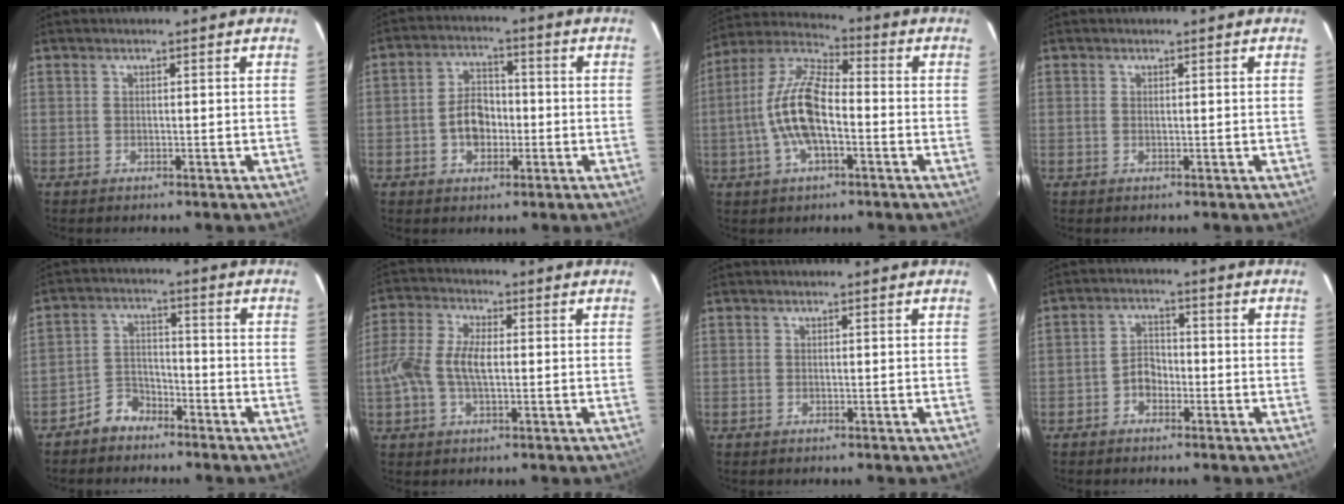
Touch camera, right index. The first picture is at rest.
{"total": 6.6, "force": [-1.6, 4.7, 4.4], "torque": [-0.083, 0.018, -0.021]}
{"total": 13.4, "force": [-2.8, 5.3, 11.9], "torque": [-0.246, 0.008, -0.057]}
{"total": 0.0}
{"total": 5.5, "force": [-4.5, 3.1, 0.9], "torque": [-0.023, 0.020, -0.081]}
{"total": 8.4, "force": [-0.5, 4.1, 7.4], "torque": [-0.158, 0.011, -0.011]}
{"total": 0.0}
{"total": 3.6, "force": [-1.9, 2.6, 1.6], "torque": [-0.033, 0.013, -0.032]}